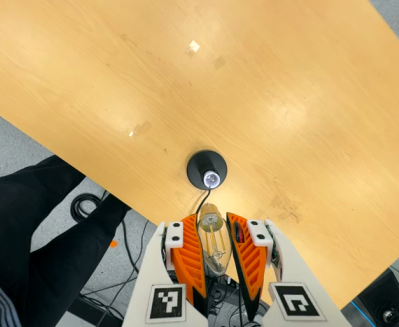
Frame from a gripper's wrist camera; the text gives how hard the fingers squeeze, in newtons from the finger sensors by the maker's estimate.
{"total": 19.9, "left": 21.1, "right": 18.8}